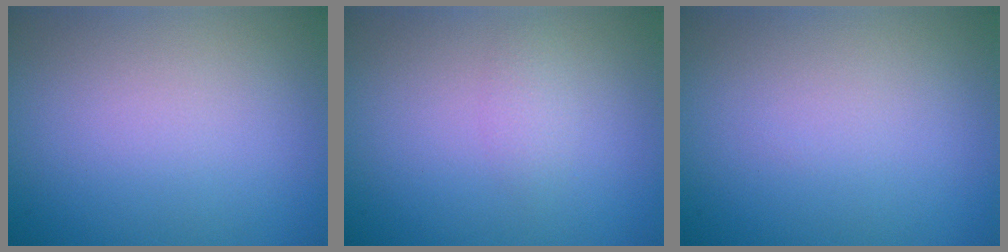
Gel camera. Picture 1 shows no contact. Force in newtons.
{"total": 1.2, "press": 1.2, "slide": 0.0}
{"total": 0.0}